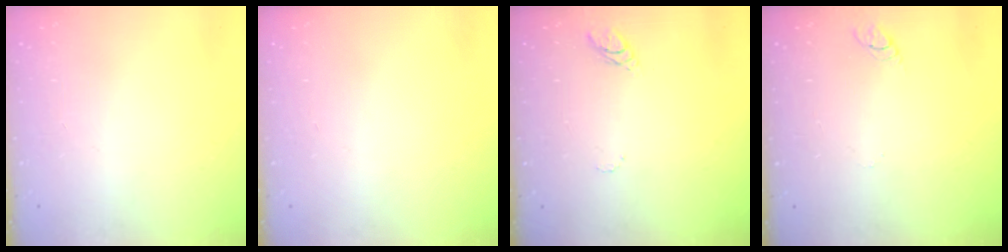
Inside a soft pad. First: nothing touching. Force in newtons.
{"total": 0.0}
{"total": 6.6, "press": 6.6, "slide": 0.5}
{"total": 3.2, "press": 3.2, "slide": 0.3}